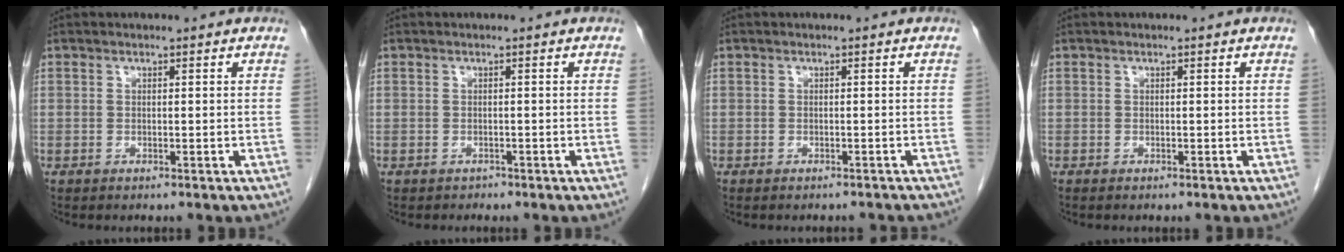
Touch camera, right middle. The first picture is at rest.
{"total": 0.6, "force": [-0.5, 0.4, 0.0], "torque": [-0.009, 0.001, -0.010]}
{"total": 4.1, "force": [-3.8, 1.1, 1.1], "torque": [-0.013, -0.006, -0.041]}
{"total": 0.0}